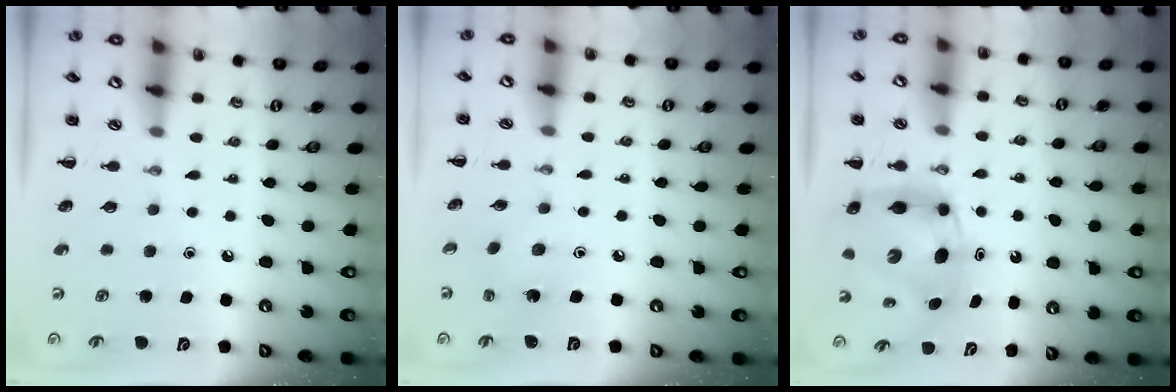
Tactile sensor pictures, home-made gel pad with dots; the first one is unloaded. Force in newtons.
{"total": 2.3, "press": 2.1, "slide": 0.8}
{"total": 7.1, "press": 6.9, "slide": 1.8}